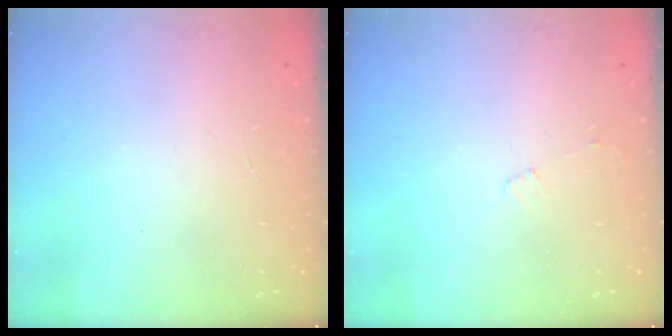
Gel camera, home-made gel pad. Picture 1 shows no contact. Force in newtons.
{"total": 3.4, "press": 3.4, "slide": 0.3}